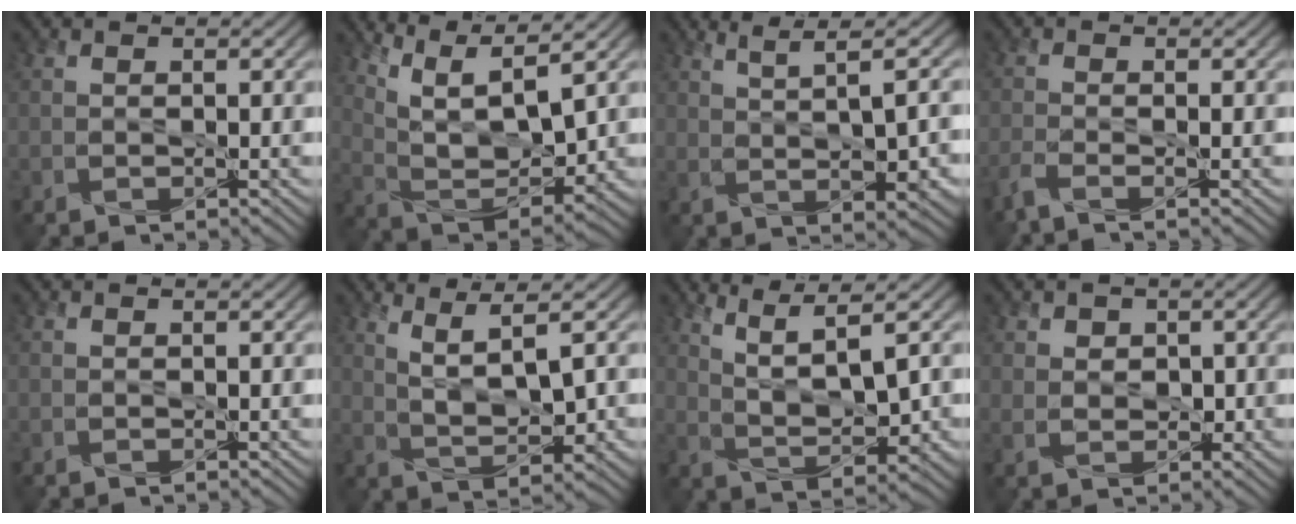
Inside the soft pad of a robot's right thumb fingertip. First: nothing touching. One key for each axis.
{"total": 10.1, "fx": 6.6, "fy": 2.9, "fz": 7.0, "tx": -0.156, "ty": -0.003, "tz": 0.117}
{"total": 4.0, "fx": 1.4, "fy": 0.3, "fz": 3.7, "tx": -0.070, "ty": 0.007, "tz": 0.034}
{"total": 2.6, "fx": -2.1, "fy": 0.1, "fz": 1.6, "tx": -0.044, "ty": 0.000, "tz": -0.052}
{"total": 0.0}
{"total": 4.8, "fx": 2.3, "fy": 1.1, "fz": 4.1, "tx": -0.084, "ty": -0.004, "tz": 0.049}
{"total": 5.5, "fx": 3.1, "fy": 1.2, "fz": 4.4, "tx": -0.086, "ty": -0.005, "tz": 0.065}
{"total": 2.6, "fx": 0.7, "fy": 2.2, "fz": 1.3, "tx": -0.043, "ty": -0.005, "tz": 0.020}